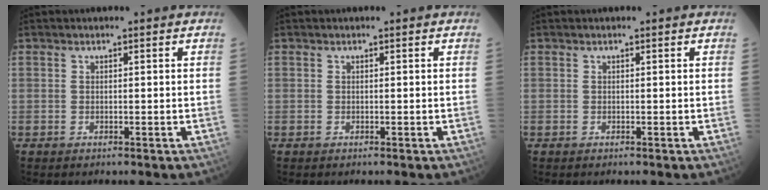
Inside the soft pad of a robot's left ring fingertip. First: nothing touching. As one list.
[{"total": 0.0}, {"total": 0.0}]